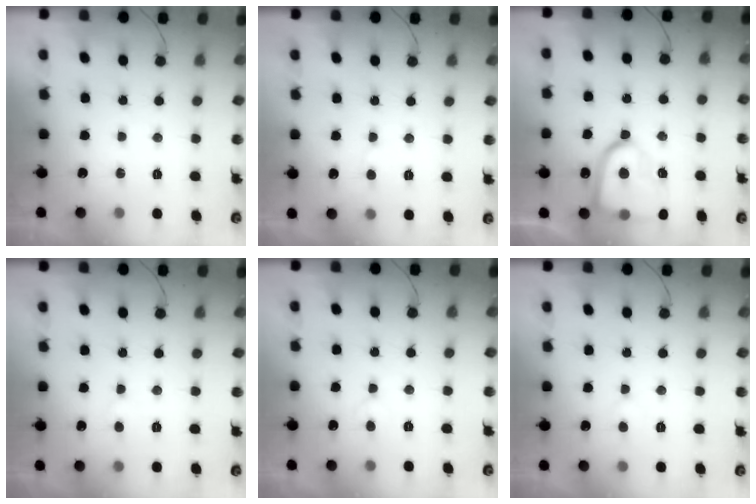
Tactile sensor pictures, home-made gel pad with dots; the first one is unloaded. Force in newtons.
{"total": 3.8, "press": 3.8, "slide": 0.4}
{"total": 17.5, "press": 17.5, "slide": 1.3}
{"total": 3.7, "press": 3.7, "slide": 0.5}
{"total": 3.9, "press": 3.9, "slide": 0.4}
{"total": 3.9, "press": 3.9, "slide": 0.4}